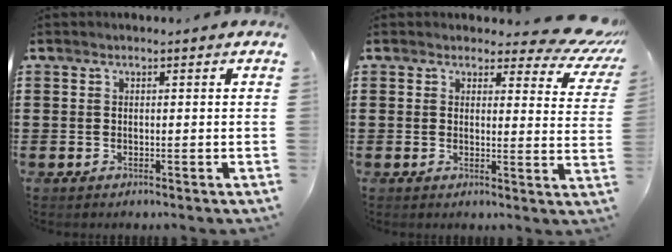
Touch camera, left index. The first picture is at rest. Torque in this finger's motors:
{"motor_torque": [0.29, -0.38, 0.09, -0.03]}